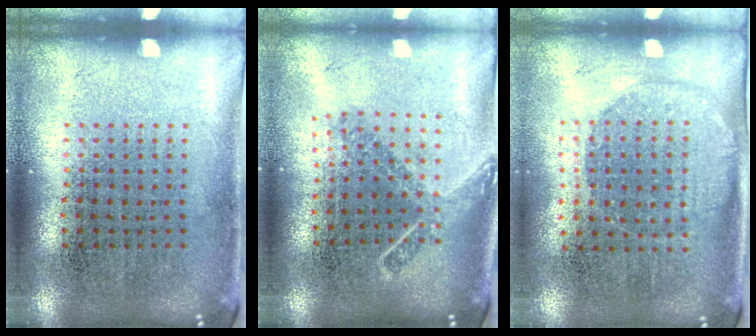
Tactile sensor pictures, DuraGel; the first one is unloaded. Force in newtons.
{"total": 1.7, "press": 1.3, "slide": 1.1}
{"total": 1.5, "press": 1.3, "slide": 0.7}